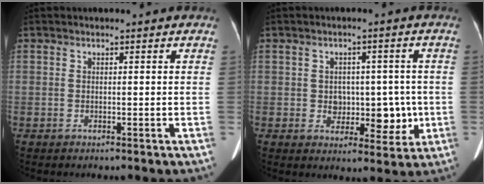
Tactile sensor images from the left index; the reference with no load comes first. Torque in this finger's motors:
{"motor_torque": [0.08, 0.01, 0.13, 0.01]}